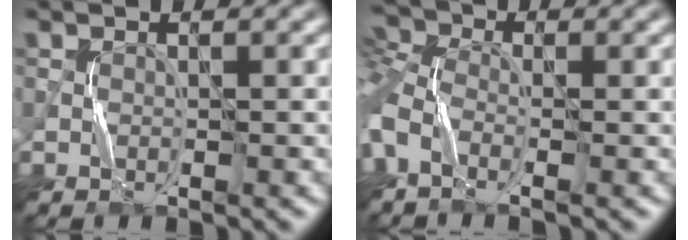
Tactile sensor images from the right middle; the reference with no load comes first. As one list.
[{"total": 5.6, "force": [-0.8, 3.5, 4.3], "torque": [-0.121, 0.003, -0.024]}]